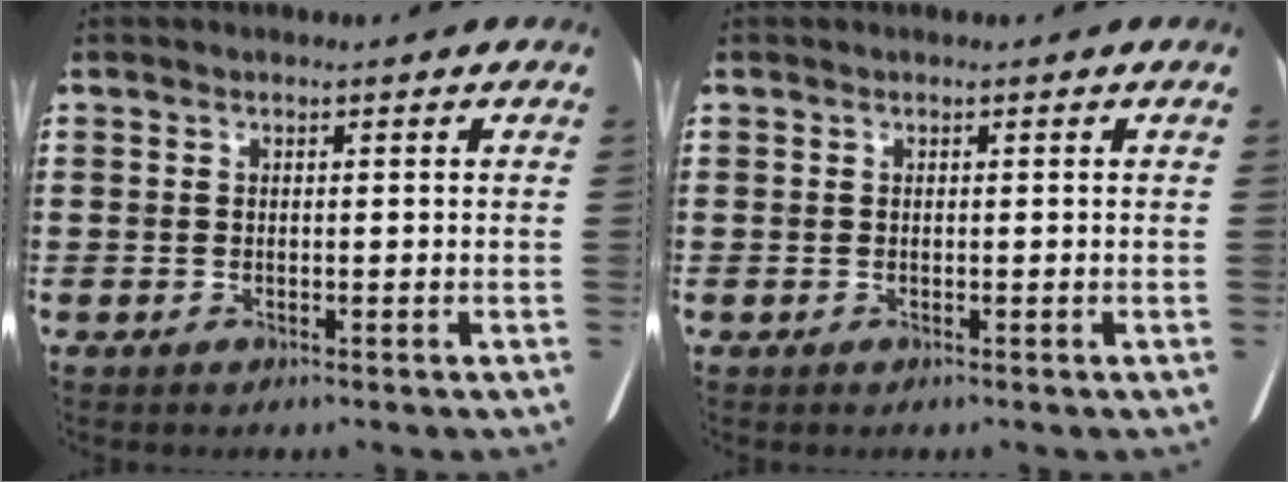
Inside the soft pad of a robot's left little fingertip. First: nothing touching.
{"total": 0.0}